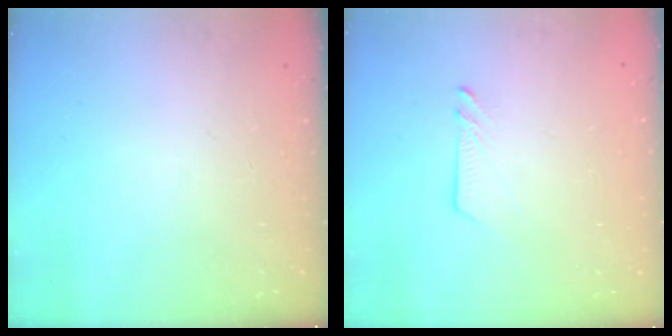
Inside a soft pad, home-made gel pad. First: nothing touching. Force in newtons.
{"total": 3.9, "press": 3.8, "slide": 0.5}